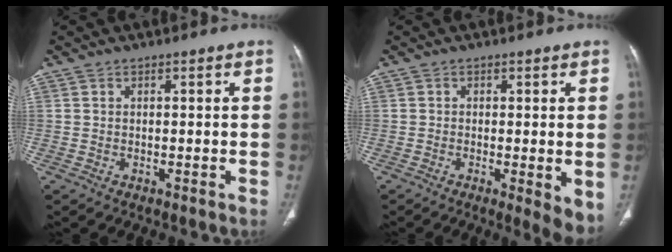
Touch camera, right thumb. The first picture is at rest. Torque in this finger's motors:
{"motor_torque": [-0.18, 0.37, -0.24, 0.02, 0.05]}